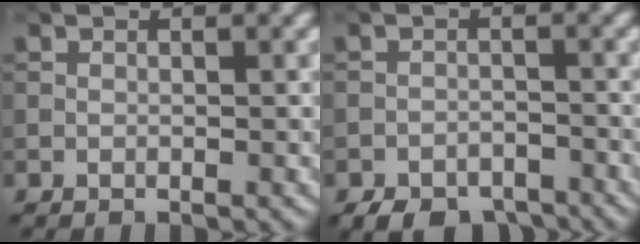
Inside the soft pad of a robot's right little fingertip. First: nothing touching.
{"total": 5.0, "force": [-4.1, 2.2, 1.8], "torque": [-0.020, -0.009, -0.066]}